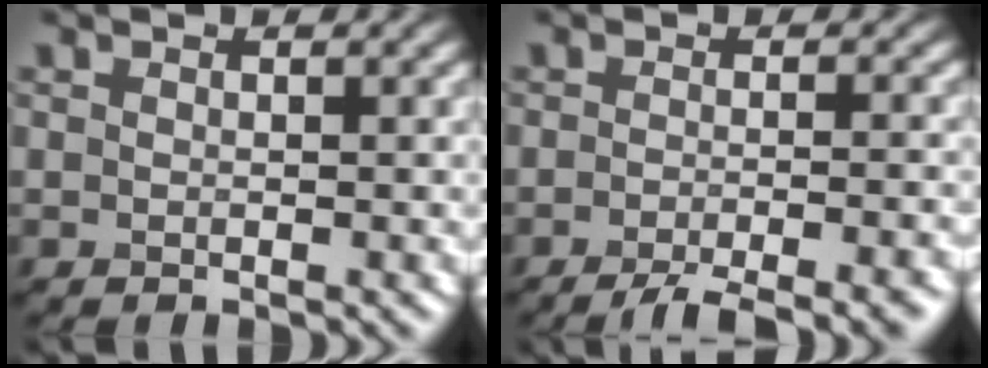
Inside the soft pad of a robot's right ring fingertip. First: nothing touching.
{"total": 6.6, "force": [-4.7, 1.3, 4.4], "torque": [-0.050, -0.008, -0.070]}